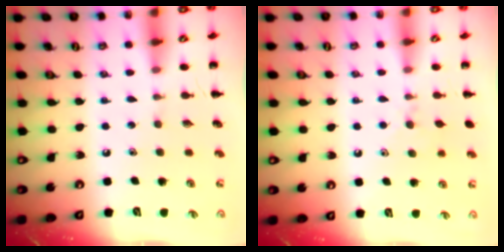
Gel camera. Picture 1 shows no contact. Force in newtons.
{"total": 5.4, "press": 5.2, "slide": 1.7}